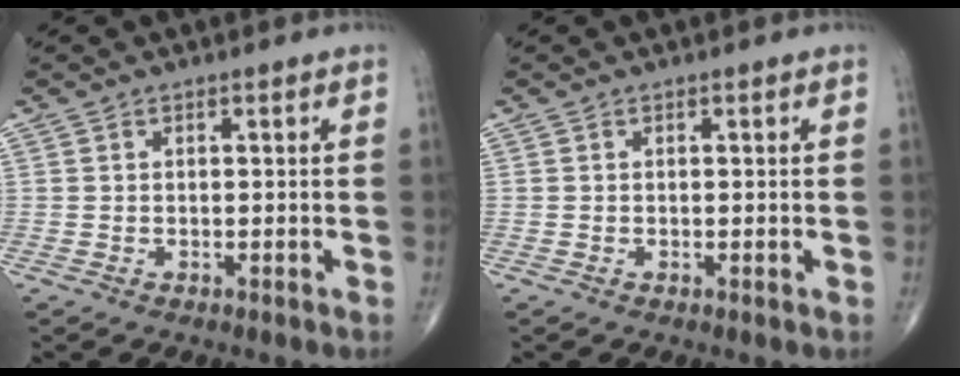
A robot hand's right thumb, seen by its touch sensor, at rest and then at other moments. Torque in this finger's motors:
{"motor_torque": [1.64, 1.69, -0.30, 0.03, -0.02]}